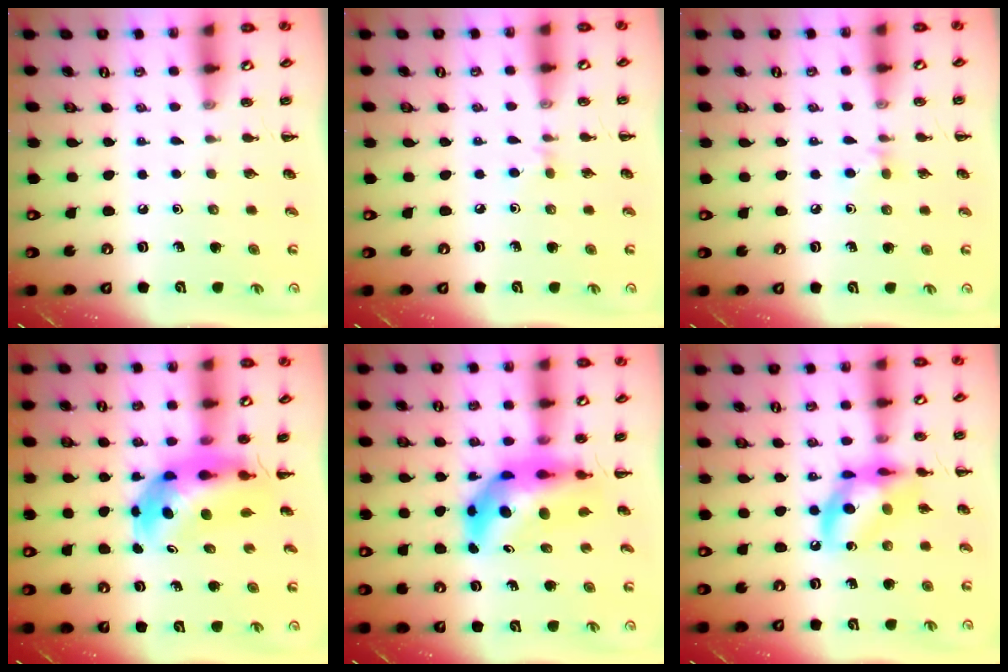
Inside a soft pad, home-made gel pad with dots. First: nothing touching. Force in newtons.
{"total": 3.4, "press": 3.1, "slide": 1.3}
{"total": 4.2, "press": 3.9, "slide": 1.5}
{"total": 7.1, "press": 6.7, "slide": 2.2}
{"total": 9.9, "press": 9.3, "slide": 3.3}
{"total": 13.4, "press": 13.2, "slide": 2.4}